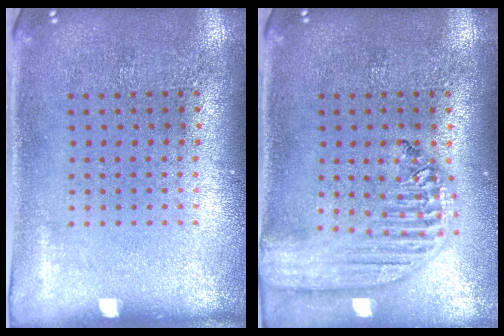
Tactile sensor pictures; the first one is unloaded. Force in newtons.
{"total": 2.3, "press": 1.9, "slide": 1.2}